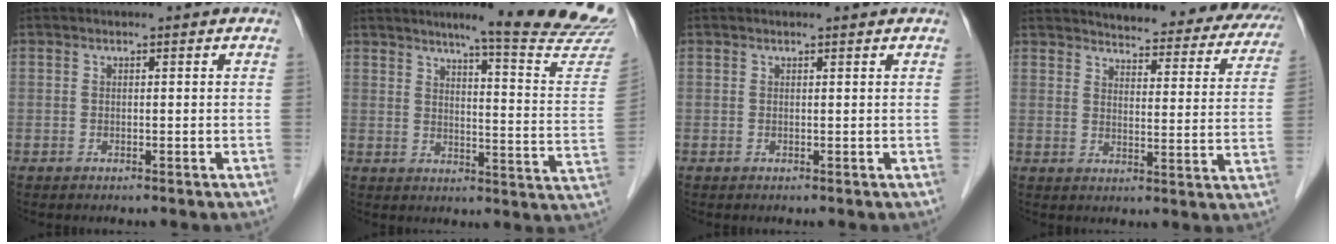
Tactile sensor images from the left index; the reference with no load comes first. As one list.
[{"total": 18.7, "force": [16.6, -1.2, 8.6], "torque": [-0.109, -0.101, 0.191]}, {"total": 0.9, "force": [0.8, 0.0, 0.3], "torque": [-0.011, 0.004, 0.011]}, {"total": 23.1, "force": [21.1, 5.8, 7.5], "torque": [-0.079, -0.042, 0.233]}]